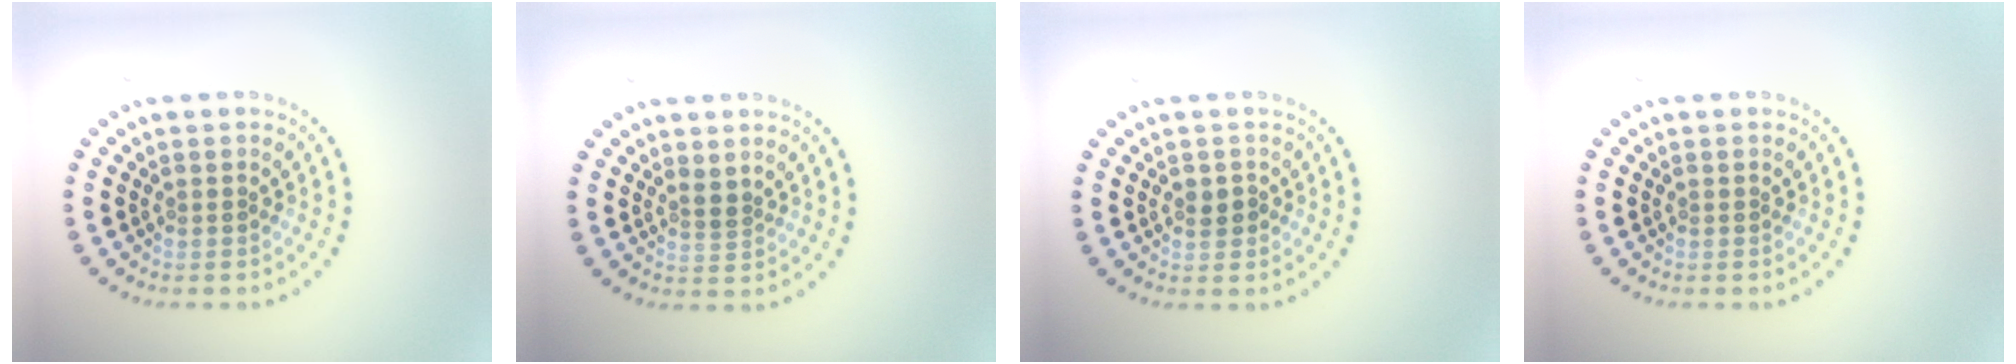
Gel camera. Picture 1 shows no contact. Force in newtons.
{"total": 0.7, "press": 0.5, "slide": 0.6}
{"total": 1.3, "press": 1.3, "slide": 0.4}
{"total": 0.0}